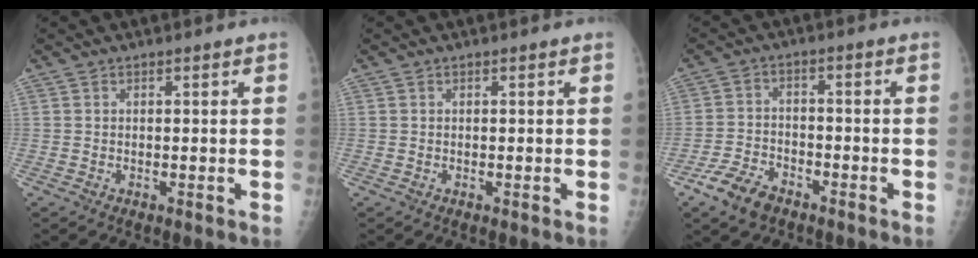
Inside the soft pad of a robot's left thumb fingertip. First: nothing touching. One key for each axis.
{"total": 0.0}
{"total": 7.2, "fx": -4.9, "fy": 4.0, "fz": 3.5, "tx": -0.065, "ty": 0.019, "tz": -0.092}